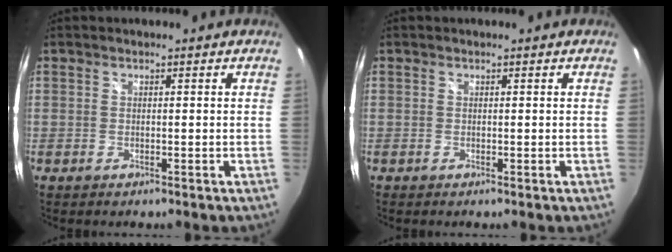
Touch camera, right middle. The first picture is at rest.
{"total": 0.0}